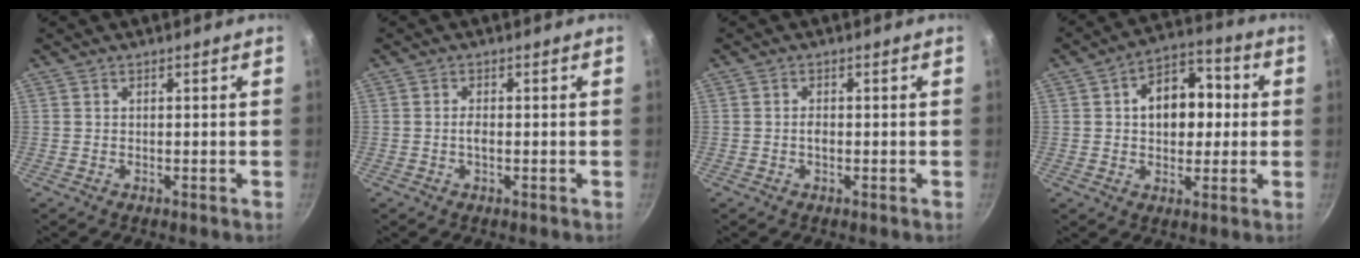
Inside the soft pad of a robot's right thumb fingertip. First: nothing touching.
{"total": 1.7, "force": [-0.3, 0.8, 1.5], "torque": [-0.028, 0.005, -0.007]}
{"total": 1.6, "force": [-0.3, 0.9, 1.2], "torque": [-0.020, 0.005, -0.006]}
{"total": 12.8, "force": [1.4, 9.0, 9.0], "torque": [-0.087, 0.022, 0.010]}